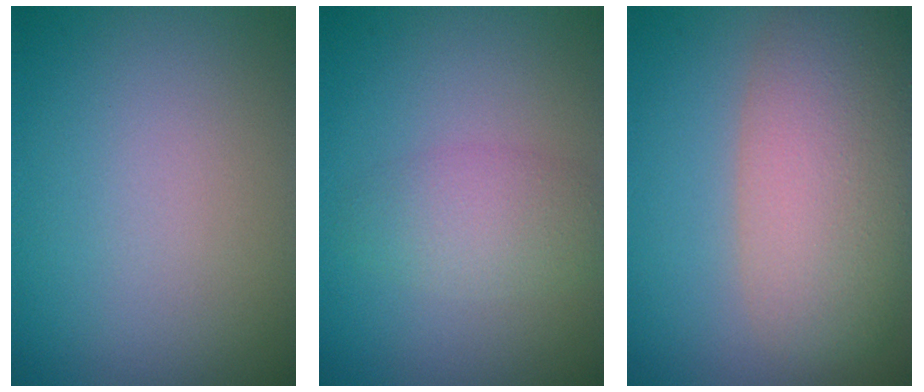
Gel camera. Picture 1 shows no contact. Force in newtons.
{"total": 2.7, "press": 2.7, "slide": 0.1}
{"total": 7.6, "press": 7.6, "slide": 0.4}